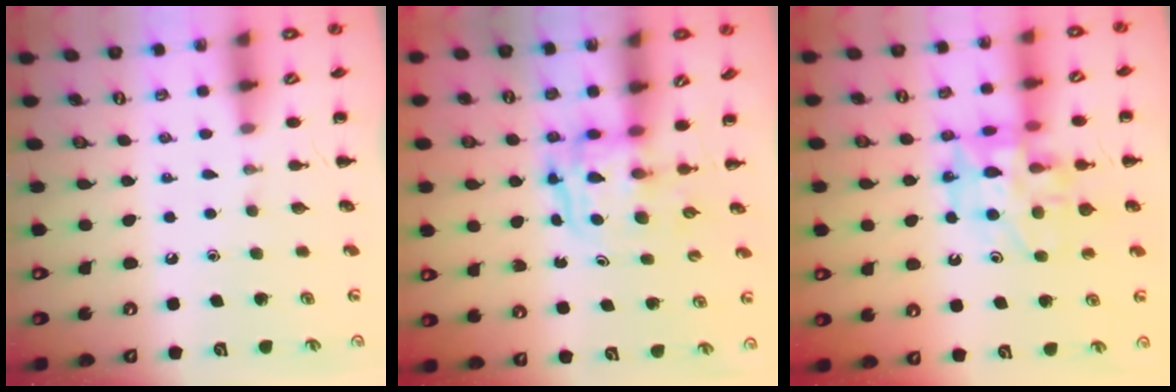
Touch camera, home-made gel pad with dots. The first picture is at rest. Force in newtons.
{"total": 3.5, "press": 3.4, "slide": 0.3}
{"total": 15.4, "press": 14.9, "slide": 3.6}